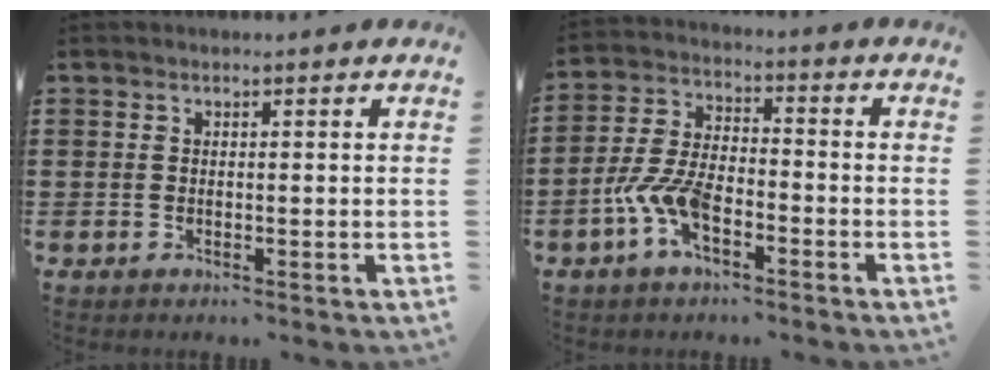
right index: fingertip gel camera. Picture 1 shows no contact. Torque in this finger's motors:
{"motor_torque": [0.92, -0.12, 0.28, 0.21]}